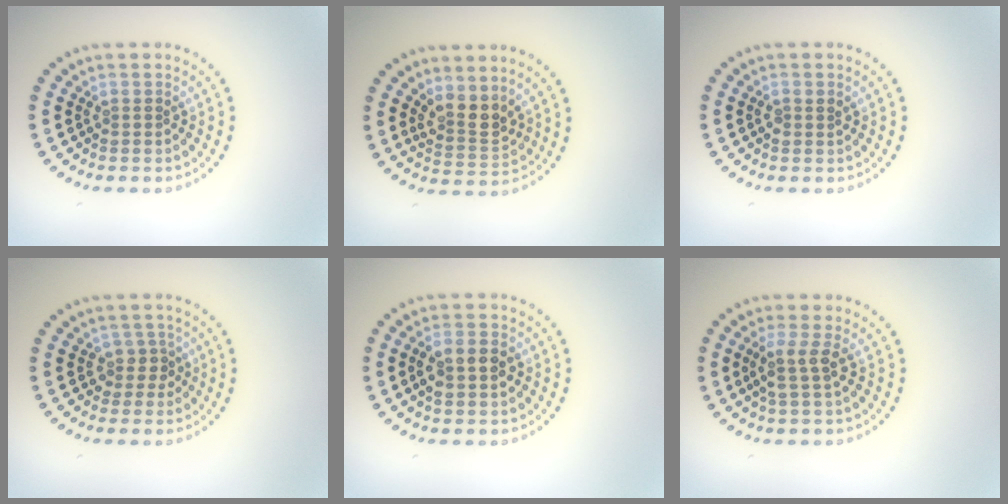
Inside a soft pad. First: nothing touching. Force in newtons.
{"total": 2.7, "press": 2.3, "slide": 1.5}
{"total": 0.9, "press": 0.9, "slide": 0.3}
{"total": 1.8, "press": 1.5, "slide": 1.1}
{"total": 2.8, "press": 2.8, "slide": 0.4}
{"total": 2.4, "press": 1.8, "slide": 1.5}